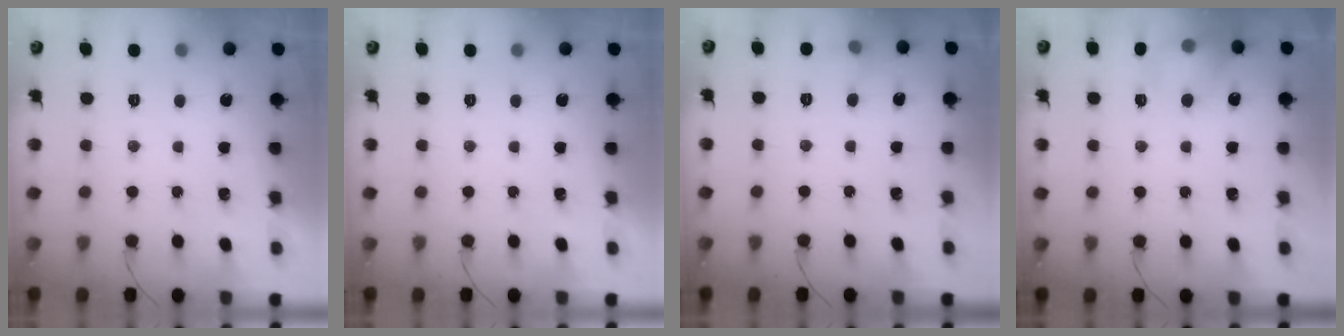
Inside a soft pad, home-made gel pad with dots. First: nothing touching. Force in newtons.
{"total": 0.0}
{"total": 5.1, "press": 4.8, "slide": 1.6}
{"total": 9.3, "press": 9.1, "slide": 1.6}